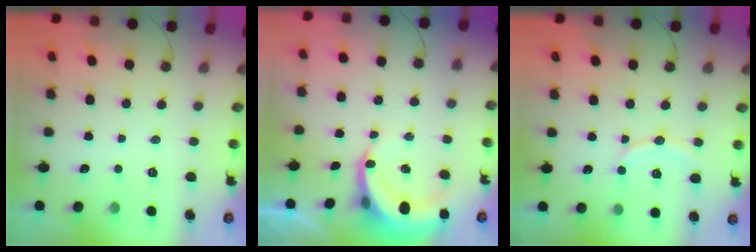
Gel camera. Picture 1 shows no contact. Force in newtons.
{"total": 5.6, "press": 5.6, "slide": 0.6}
{"total": 10.3, "press": 10.3, "slide": 1.0}